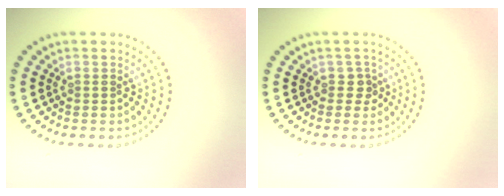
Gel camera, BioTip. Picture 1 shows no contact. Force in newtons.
{"total": 1.2, "press": 1.0, "slide": 0.6}